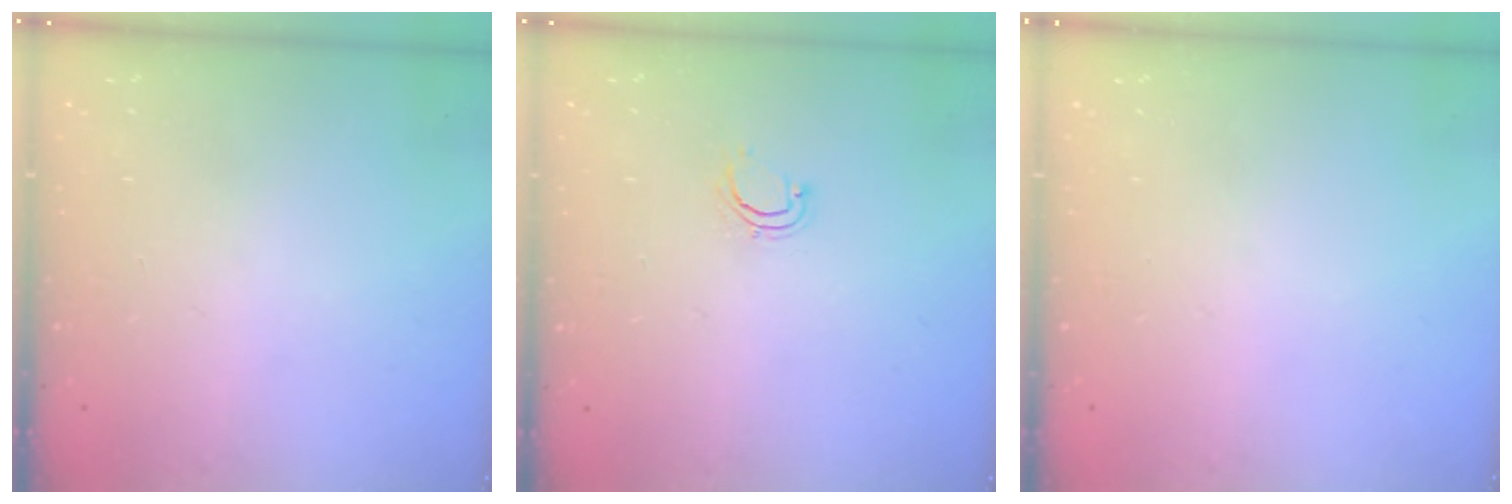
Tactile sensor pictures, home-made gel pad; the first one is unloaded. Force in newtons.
{"total": 4.2, "press": 4.1, "slide": 0.8}
{"total": 0.0}